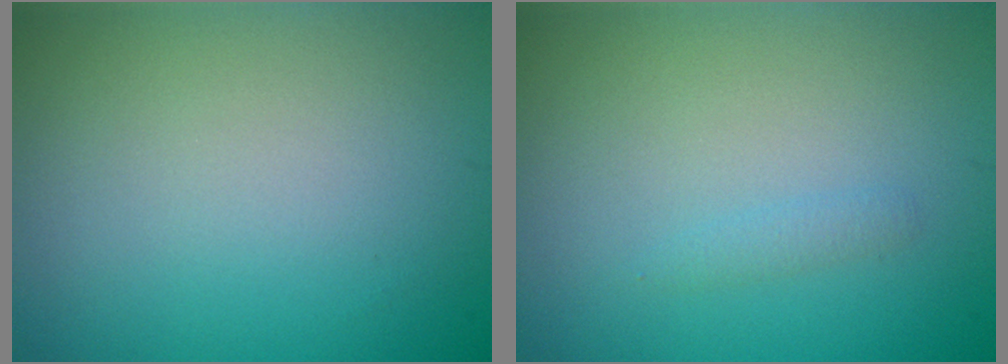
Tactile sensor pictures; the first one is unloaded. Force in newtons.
{"total": 0.7, "press": 0.7, "slide": 0.1}